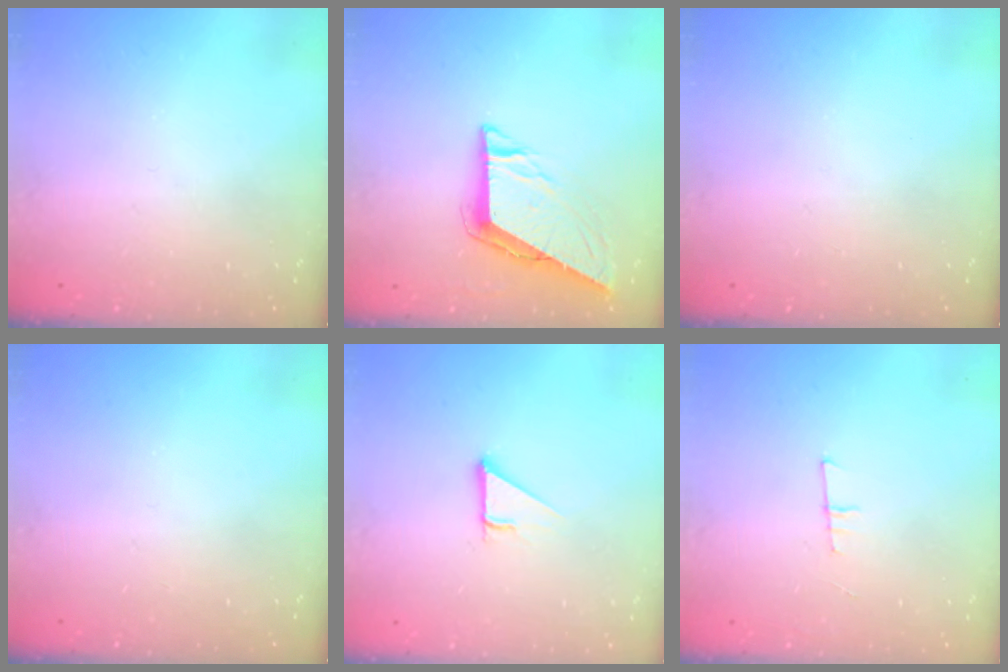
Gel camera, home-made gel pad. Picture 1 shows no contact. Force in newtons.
{"total": 7.7, "press": 7.7, "slide": 0.3}
{"total": 0.0}
{"total": 0.0}
{"total": 2.7, "press": 2.7, "slide": 0.0}
{"total": 6.6, "press": 5.9, "slide": 2.9}